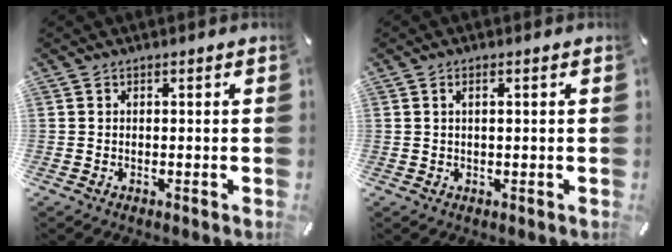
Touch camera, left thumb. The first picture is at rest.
{"total": 1.6, "force": [0.4, 0.4, 1.5], "torque": [-0.029, 0.000, 0.006]}